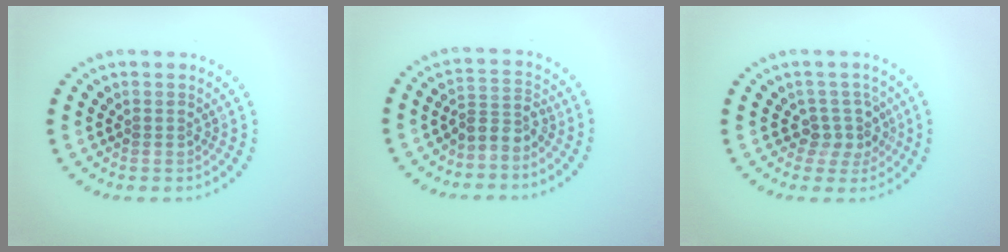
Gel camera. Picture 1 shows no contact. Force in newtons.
{"total": 2.6, "press": 1.9, "slide": 1.7}
{"total": 2.5, "press": 2.0, "slide": 1.6}